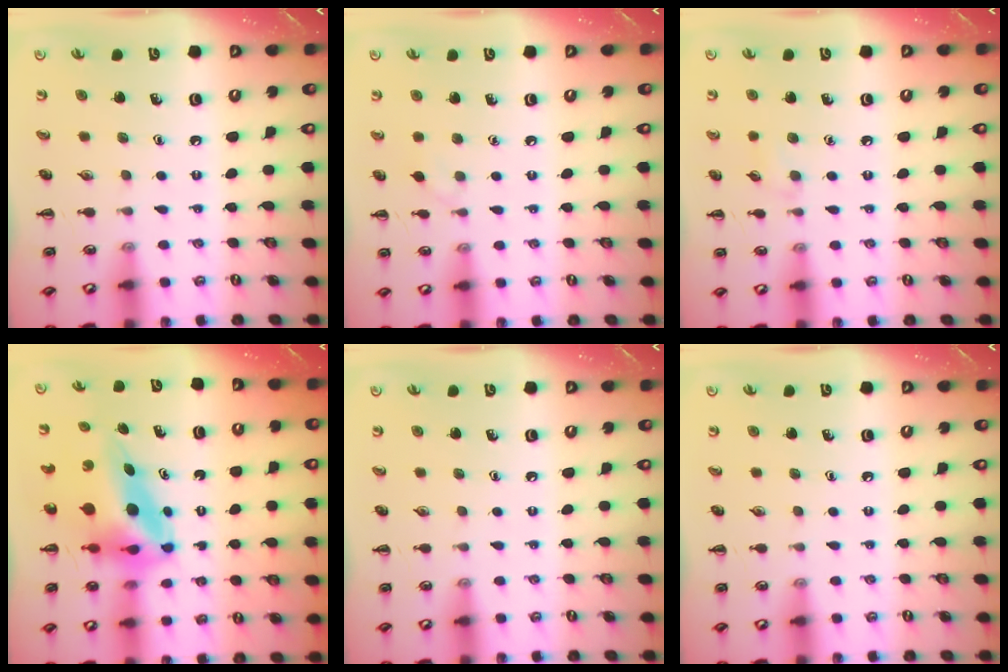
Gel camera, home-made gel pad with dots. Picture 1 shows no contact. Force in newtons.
{"total": 2.9, "press": 2.7, "slide": 1.1}
{"total": 5.1, "press": 4.8, "slide": 1.8}
{"total": 7.5, "press": 7.3, "slide": 1.7}
{"total": 0.0}
{"total": 0.0}